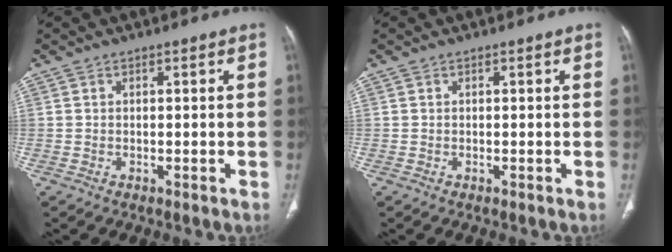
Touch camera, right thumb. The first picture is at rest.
{"total": 0.0}